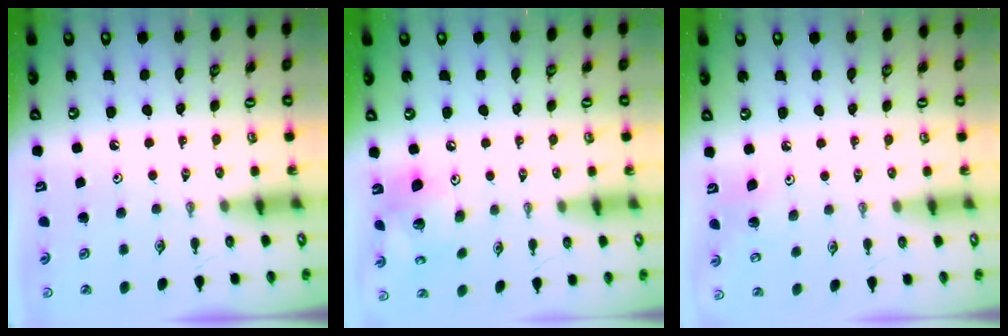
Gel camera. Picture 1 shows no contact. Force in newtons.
{"total": 16.0, "press": 15.7, "slide": 3.2}
{"total": 5.4, "press": 5.4, "slide": 0.8}